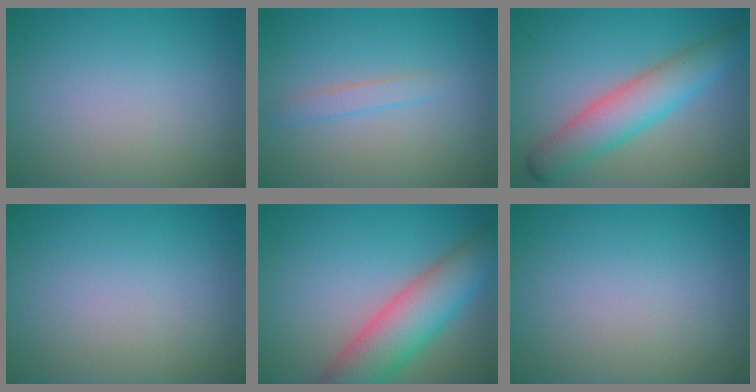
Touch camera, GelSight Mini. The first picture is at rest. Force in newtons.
{"total": 1.3, "press": 1.3, "slide": 0.1}
{"total": 5.5, "press": 5.5, "slide": 0.1}
{"total": 0.0}
{"total": 7.8, "press": 7.8, "slide": 0.6}
{"total": 0.0}